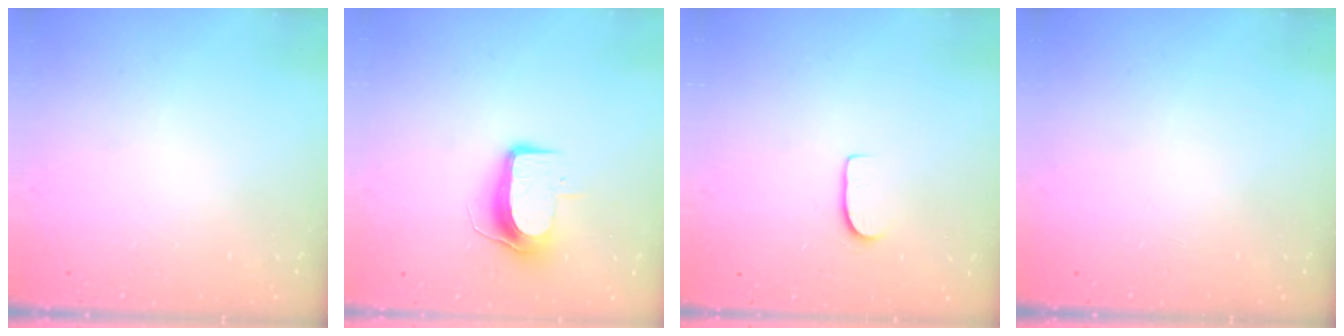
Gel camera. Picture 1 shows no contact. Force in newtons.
{"total": 9.0, "press": 9.0, "slide": 0.8}
{"total": 6.1, "press": 6.1, "slide": 0.5}
{"total": 0.0}